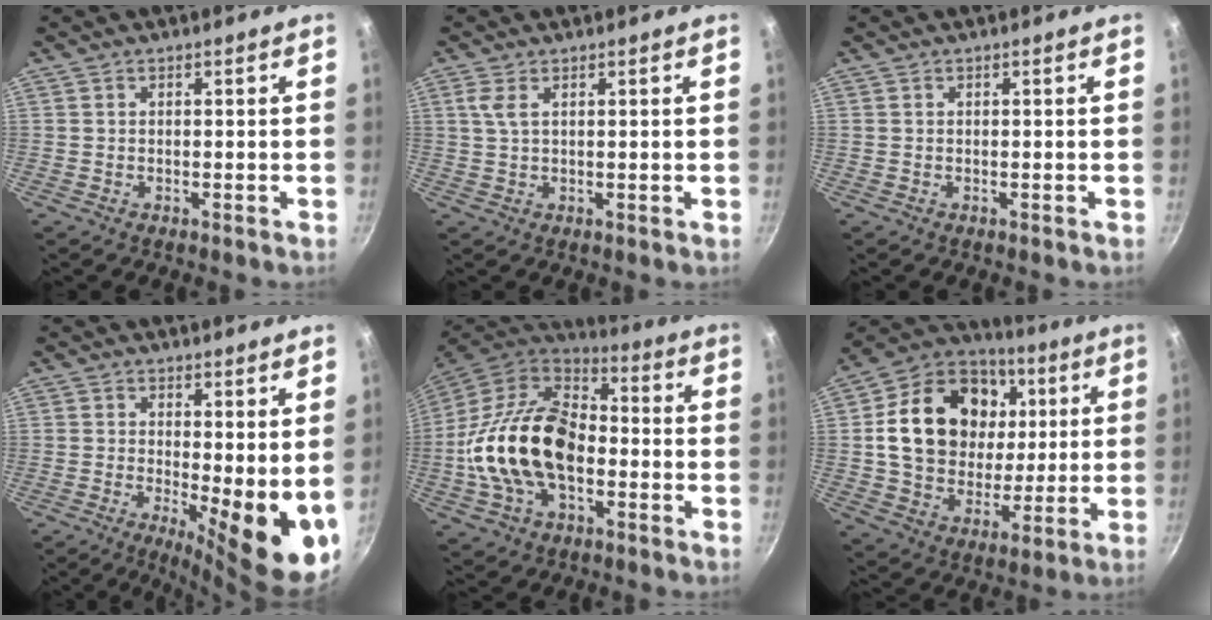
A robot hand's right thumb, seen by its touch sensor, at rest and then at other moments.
{"total": 2.6, "force": [1.1, 0.9, 2.2], "torque": [-0.048, -0.001, 0.022]}
{"total": 0.0}
{"total": 11.8, "force": [0.1, 3.7, 11.2], "torque": [-0.122, -0.023, 0.009]}
{"total": 22.0, "force": [-3.4, 13.9, 16.6], "torque": [-0.294, 0.037, -0.074]}
{"total": 23.4, "force": [4.6, 18.2, 14.0], "torque": [-0.220, 0.011, 0.080]}